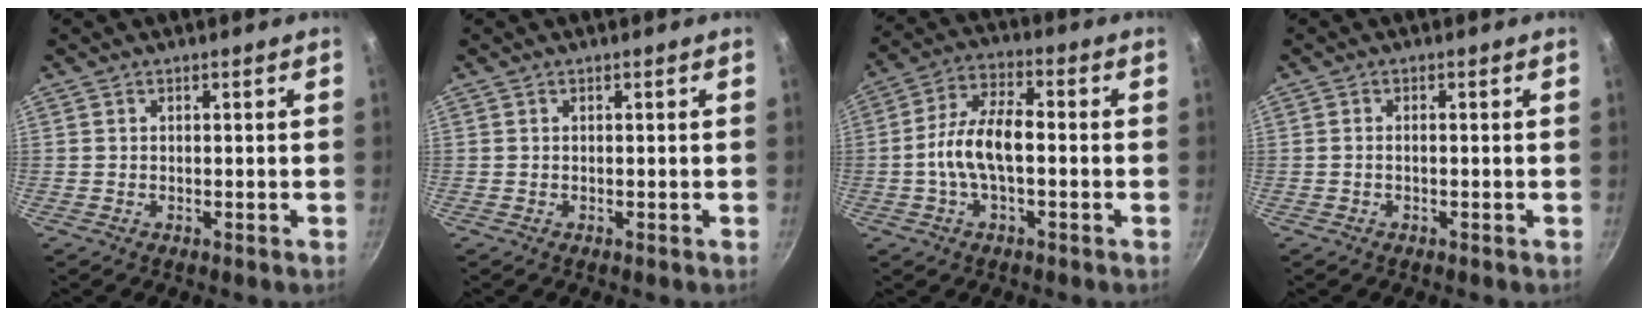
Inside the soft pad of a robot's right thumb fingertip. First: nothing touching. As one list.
[{"total": 0.0}, {"total": 10.1, "force": [-1.3, 4.7, 8.8], "torque": [-0.155, 0.035, -0.036]}, {"total": 0.8, "force": [-0.3, 0.3, 0.7], "torque": [-0.018, 0.007, -0.008]}]